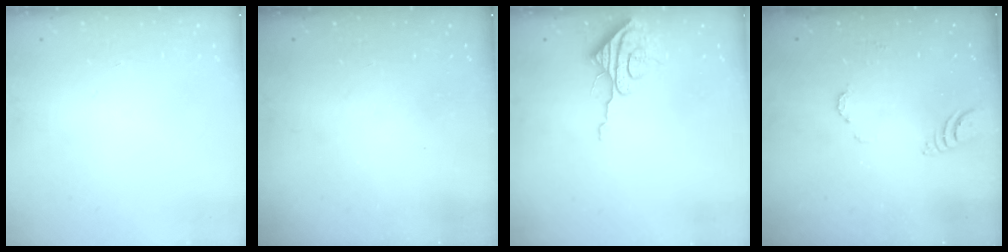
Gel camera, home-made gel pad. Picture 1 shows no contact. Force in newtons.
{"total": 0.0}
{"total": 8.4, "press": 8.4, "slide": 0.6}
{"total": 4.0, "press": 4.0, "slide": 0.3}